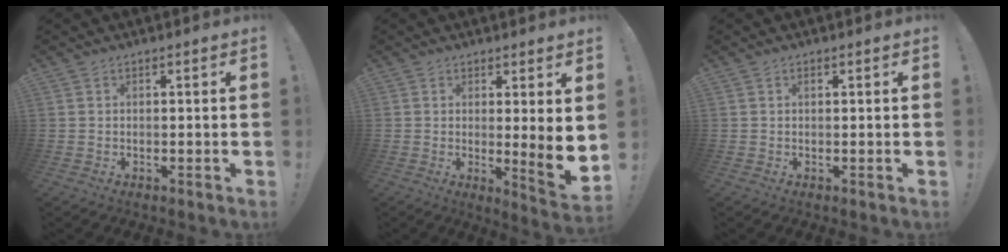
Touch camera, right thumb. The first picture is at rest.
{"total": 7.5, "force": [0.5, 0.2, 7.5], "torque": [-0.094, -0.029, 0.010]}
{"total": 0.6, "force": [0.2, 0.3, 0.4], "torque": [-0.008, 0.002, 0.003]}